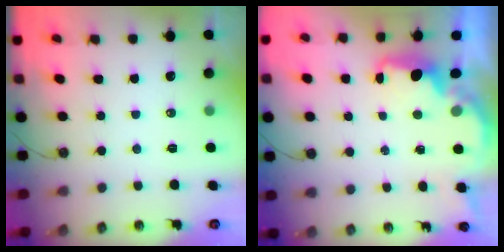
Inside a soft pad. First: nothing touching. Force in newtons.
{"total": 2.2, "press": 2.1, "slide": 0.8}